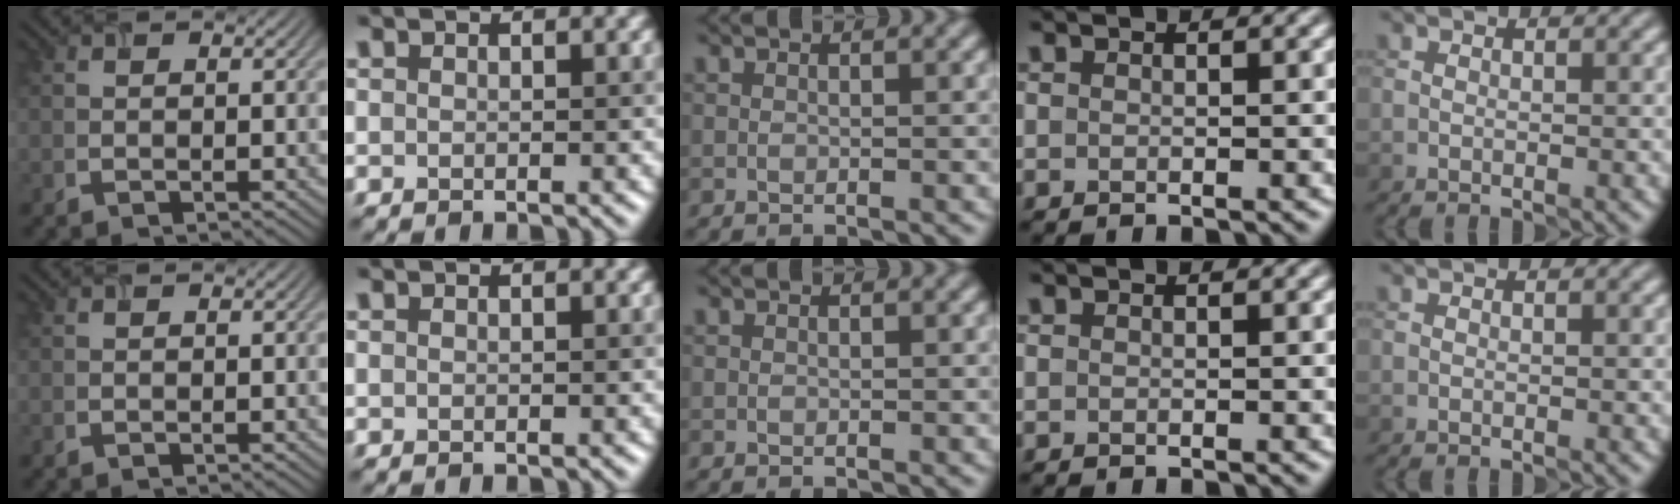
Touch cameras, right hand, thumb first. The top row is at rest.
{}